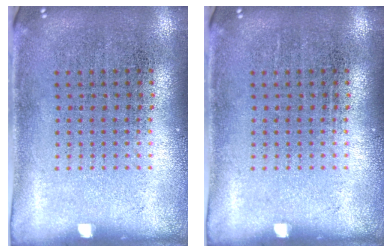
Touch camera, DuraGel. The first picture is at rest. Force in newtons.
{"total": 0.0}